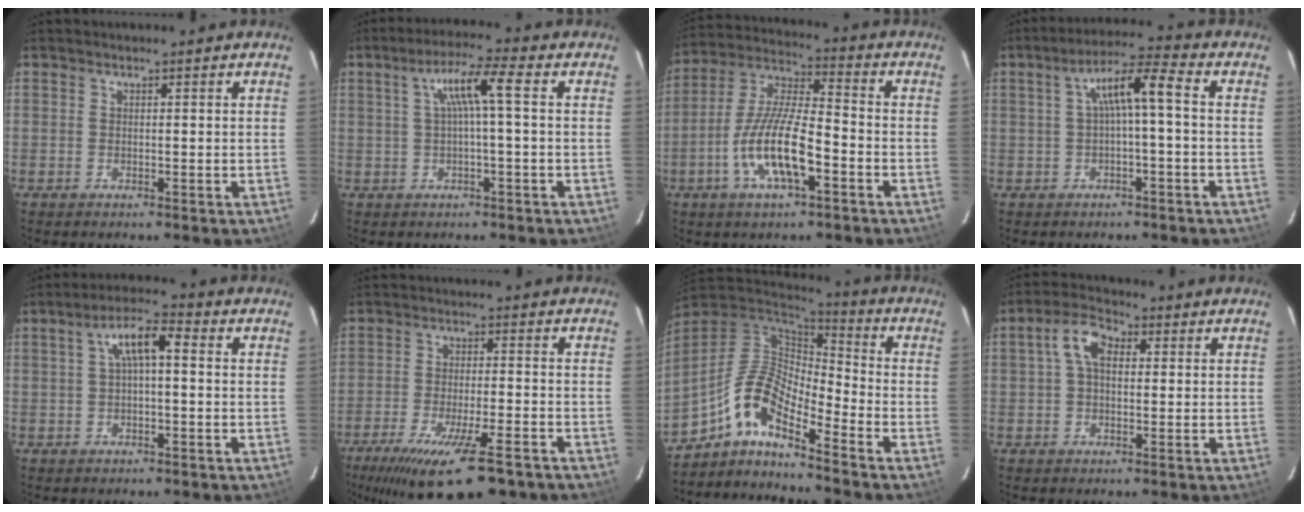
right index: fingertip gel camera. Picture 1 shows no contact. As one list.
[{"total": 6.2, "force": [0.7, 0.1, 6.2], "torque": [-0.115, 0.013, 0.017]}, {"total": 13.1, "force": [-5.3, 3.5, 11.4], "torque": [-0.237, -0.003, -0.104]}, {"total": 6.7, "force": [-0.2, 0.8, 6.7], "torque": [-0.130, 0.022, 0.003]}, {"total": 6.1, "force": [0.7, 1.9, 5.7], "torque": [-0.108, 0.020, 0.015]}, {"total": 17.1, "force": [-11.9, 4.2, 11.6], "torque": [-0.221, -0.049, -0.187]}, {"total": 11.1, "force": [-7.6, 2.8, 7.5], "torque": [-0.149, 0.010, -0.160]}, {"total": 5.9, "force": [1.0, 3.6, 4.5], "torque": [-0.089, 0.023, 0.017]}]